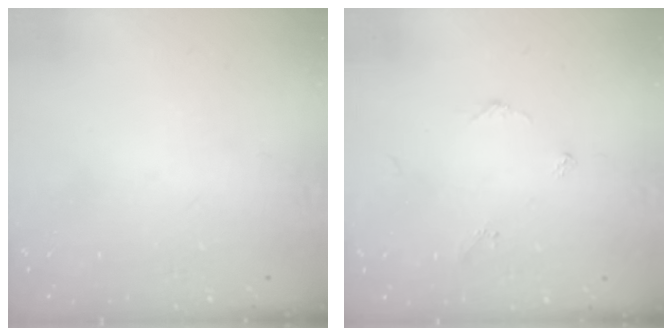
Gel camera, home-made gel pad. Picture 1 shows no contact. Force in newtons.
{"total": 2.8, "press": 2.8, "slide": 0.4}